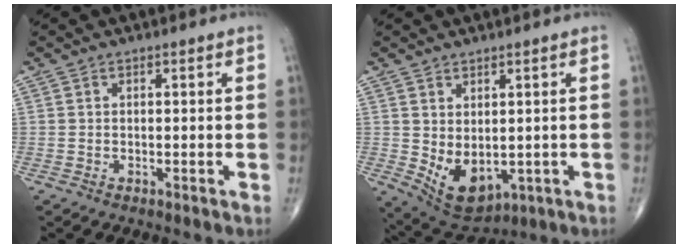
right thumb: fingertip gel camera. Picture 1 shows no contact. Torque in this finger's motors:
{"motor_torque": [-0.28, 0.61, 0.62, 0.25, 0.17]}